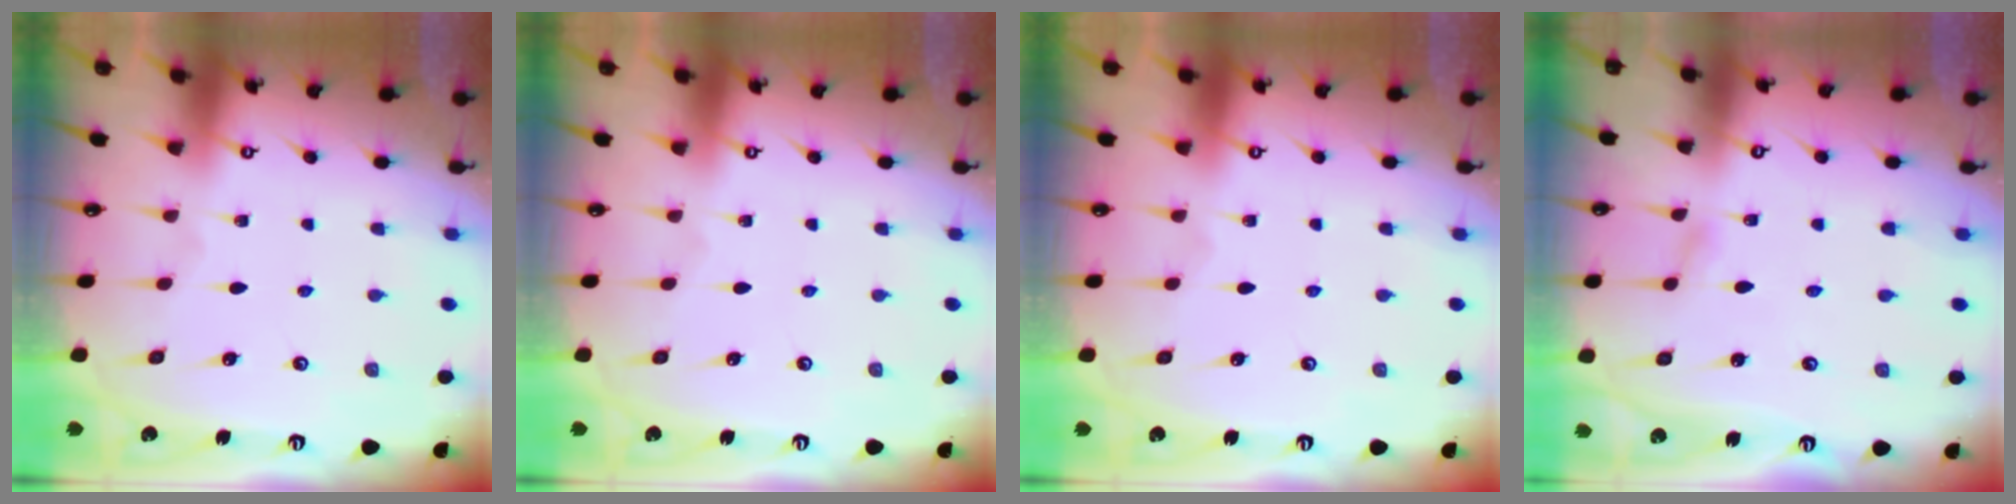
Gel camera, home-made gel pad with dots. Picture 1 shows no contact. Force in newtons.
{"total": 0.0}
{"total": 0.0}
{"total": 1.3, "press": 1.3, "slide": 0.1}